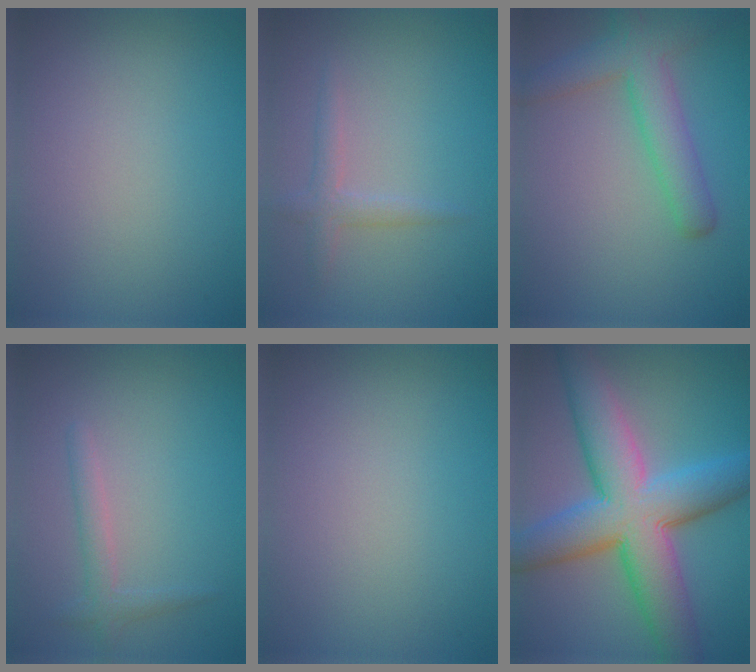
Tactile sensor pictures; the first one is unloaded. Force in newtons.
{"total": 1.7, "press": 1.7, "slide": 0.1}
{"total": 4.4, "press": 4.4, "slide": 0.3}
{"total": 1.6, "press": 1.6, "slide": 0.1}
{"total": 0.0}
{"total": 11.1, "press": 11.1, "slide": 0.3}